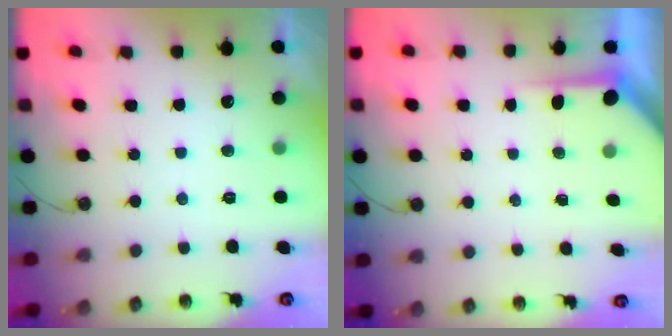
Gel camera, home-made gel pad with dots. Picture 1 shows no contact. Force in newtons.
{"total": 3.9, "press": 3.8, "slide": 0.3}